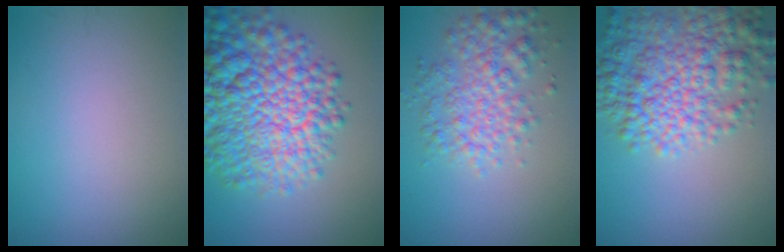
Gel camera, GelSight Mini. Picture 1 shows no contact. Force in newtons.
{"total": 13.4, "press": 13.4, "slide": 0.4}
{"total": 4.5, "press": 4.5, "slide": 0.1}
{"total": 8.1, "press": 8.1, "slide": 0.3}